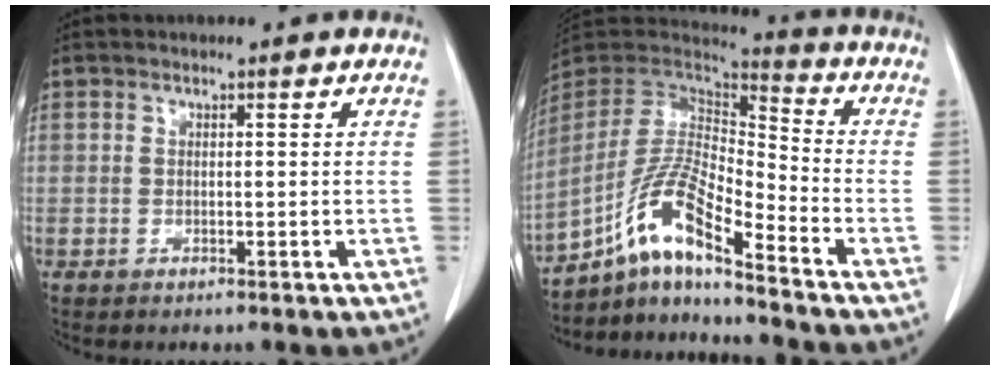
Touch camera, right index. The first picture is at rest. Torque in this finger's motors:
{"motor_torque": [1.28, -0.86, 0.29, 0.18]}